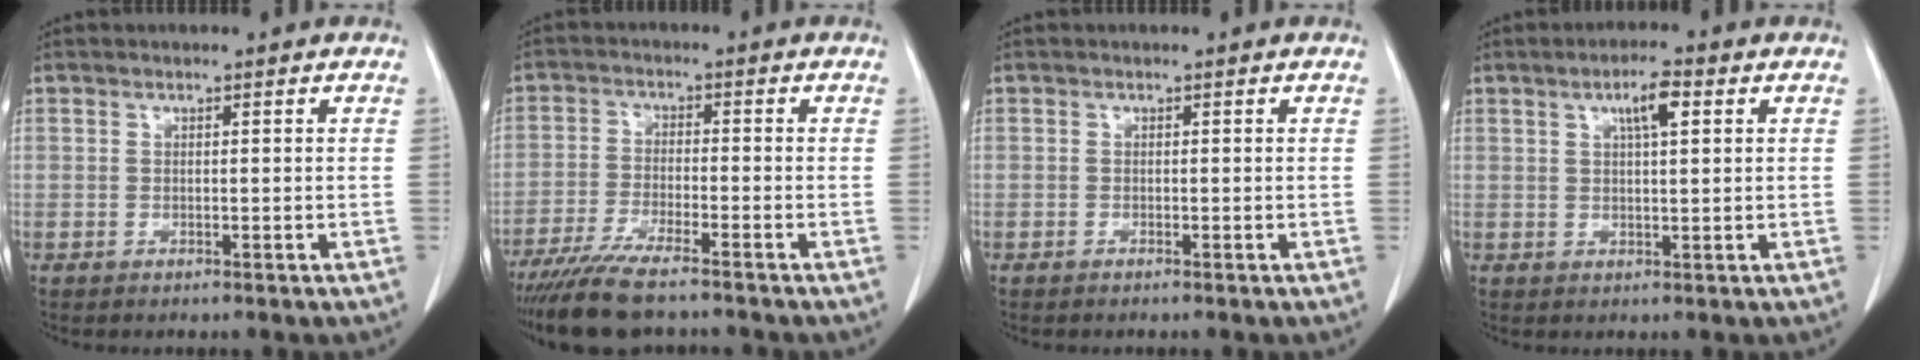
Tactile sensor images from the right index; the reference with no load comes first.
{"total": 9.6, "force": [-8.0, 1.1, 5.2], "torque": [-0.093, -0.027, -0.137]}
{"total": 0.0}
{"total": 4.4, "force": [1.8, 0.8, 4.0], "torque": [-0.072, 0.005, 0.032]}